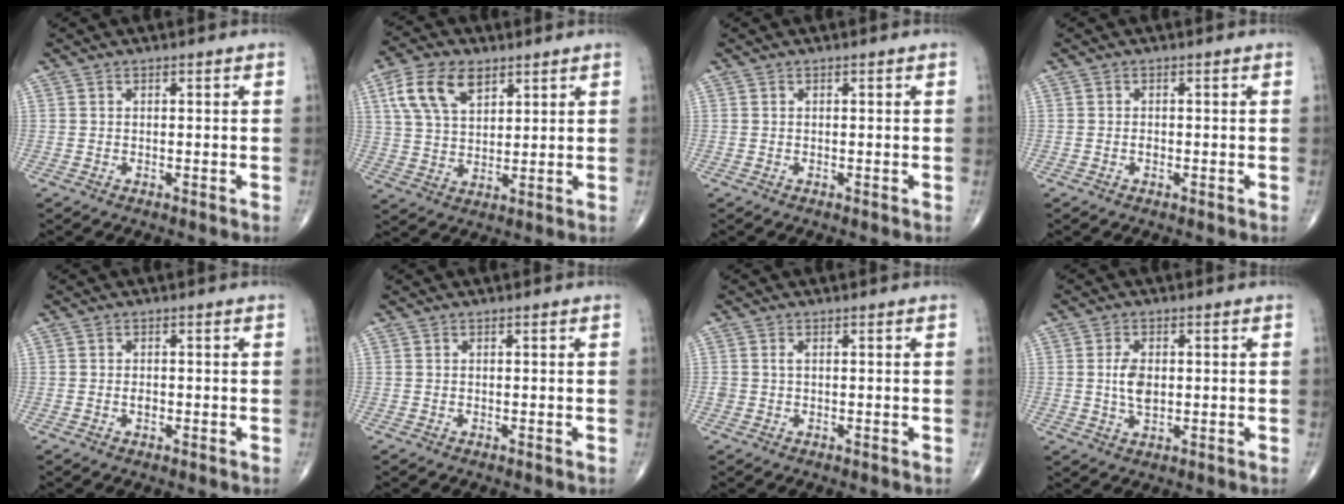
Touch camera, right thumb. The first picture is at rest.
{"total": 10.7, "force": [5.1, 6.1, 7.2], "torque": [-0.129, -0.007, 0.099]}
{"total": 0.0}
{"total": 0.7, "force": [-0.3, 0.4, 0.4], "torque": [-0.004, 0.002, -0.005]}
{"total": 1.1, "force": [-0.3, 0.7, 0.8], "torque": [-0.009, 0.002, -0.005]}
{"total": 0.0}
{"total": 0.9, "force": [0.1, 0.6, 0.7], "torque": [-0.014, 0.001, 0.003]}
{"total": 4.7, "force": [0.3, 2.6, 3.8], "torque": [-0.070, -0.003, 0.006]}